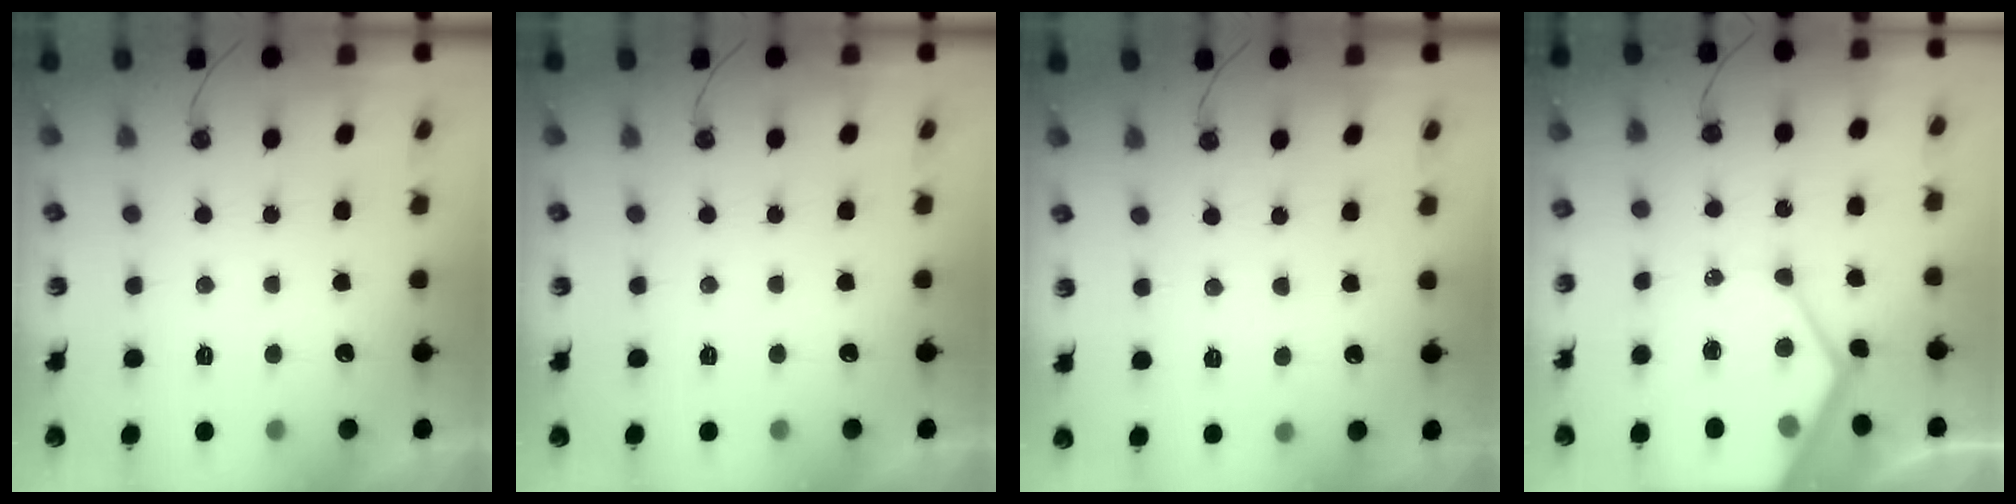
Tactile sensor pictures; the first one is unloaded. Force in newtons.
{"total": 0.0}
{"total": 2.4, "press": 2.4, "slide": 0.5}
{"total": 15.7, "press": 15.6, "slide": 1.7}